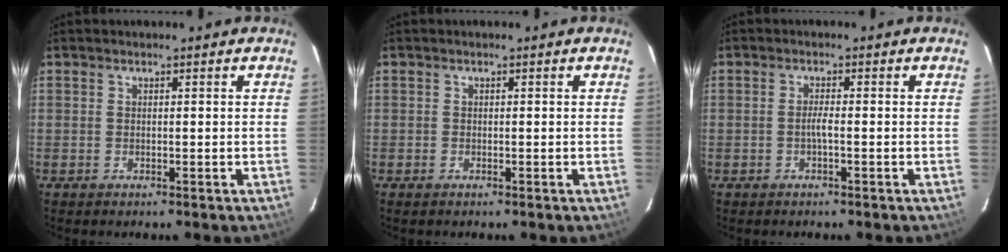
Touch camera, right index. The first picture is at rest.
{"total": 0.6, "force": [-0.4, 0.4, 0.1], "torque": [-0.001, 0.000, -0.009]}
{"total": 1.5, "force": [-0.6, -0.2, 1.3], "torque": [-0.026, 0.001, -0.012]}